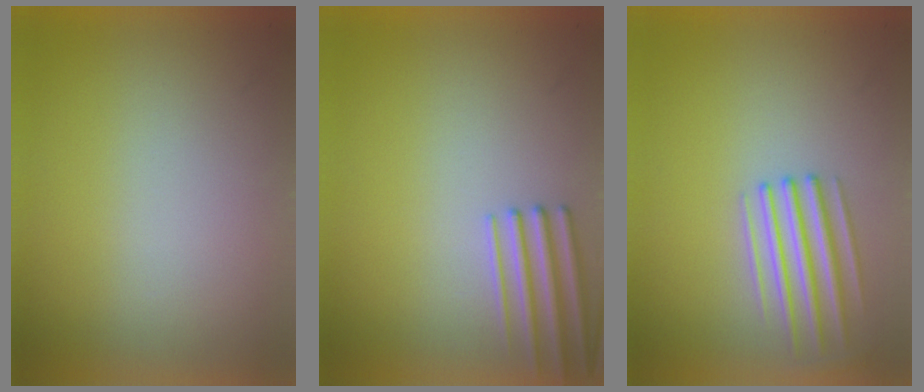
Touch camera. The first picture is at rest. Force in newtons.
{"total": 2.0}
{"total": 3.0}